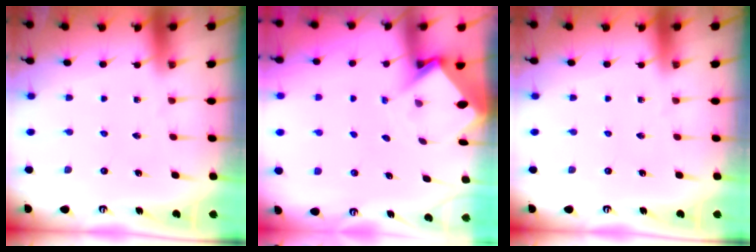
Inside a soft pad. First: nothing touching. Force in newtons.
{"total": 3.7, "press": 3.7, "slide": 0.3}
{"total": 0.0}